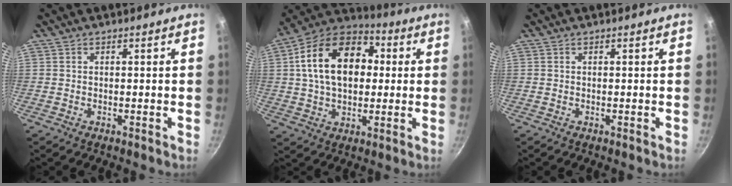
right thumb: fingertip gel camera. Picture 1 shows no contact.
{"total": 19.3, "force": [2.9, 12.8, 14.2], "torque": [-0.220, 0.022, 0.043]}
{"total": 0.0}